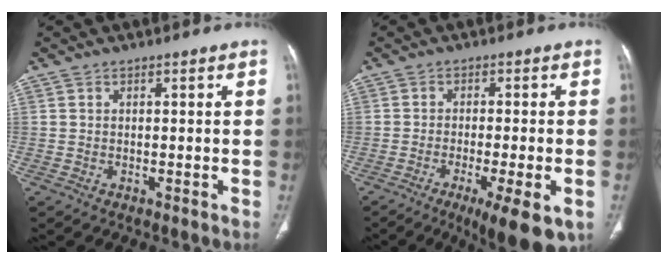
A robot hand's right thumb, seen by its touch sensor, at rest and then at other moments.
{"total": 11.1, "force": [-5.3, 2.4, 9.5], "torque": [-0.131, -0.013, -0.077]}